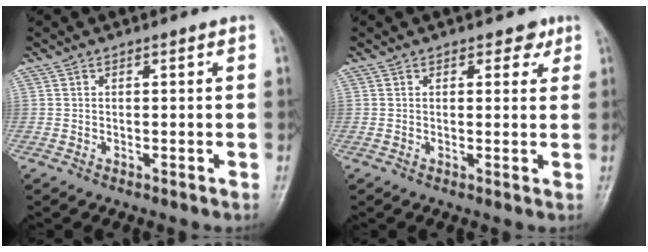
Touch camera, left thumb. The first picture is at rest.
{"total": 2.6, "force": [1.5, 1.6, 1.4], "torque": [0.002, -0.005, 0.016]}